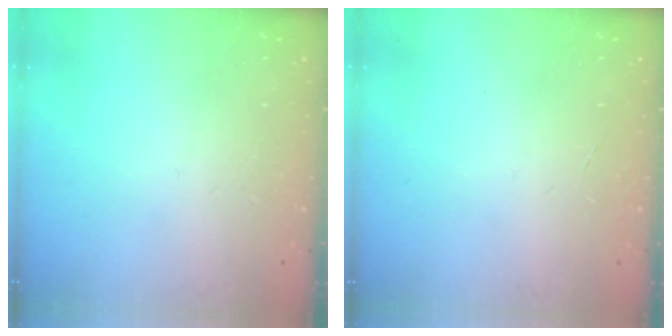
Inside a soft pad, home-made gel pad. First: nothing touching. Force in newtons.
{"total": 0.0}